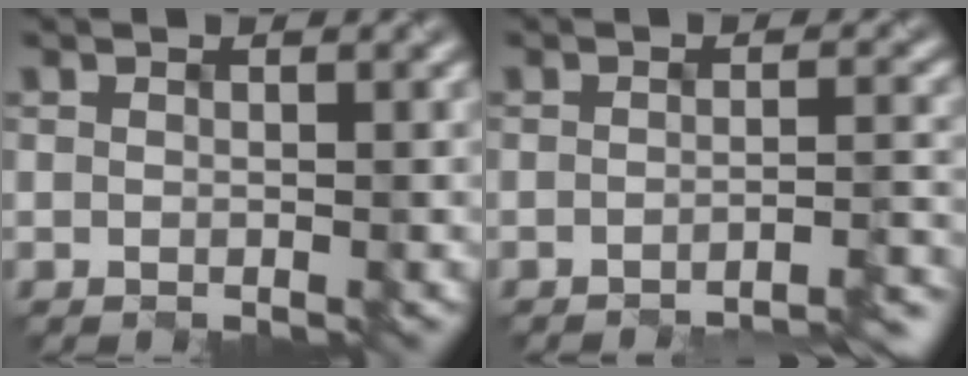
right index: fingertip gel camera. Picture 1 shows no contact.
{"total": 3.9, "force": [-3.1, 0.4, 2.3], "torque": [-0.018, 0.003, -0.046]}